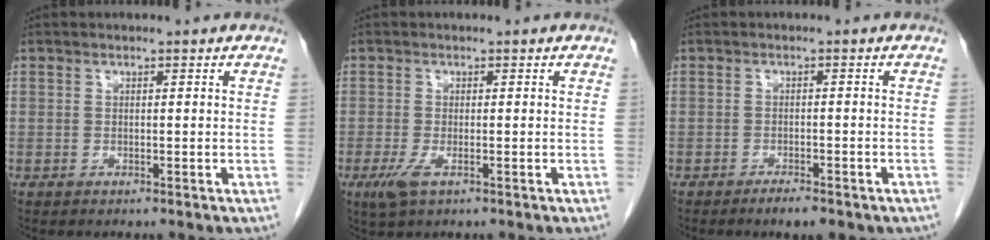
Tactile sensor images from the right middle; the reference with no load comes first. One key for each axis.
{"total": 3.0, "fx": -1.4, "fy": 0.9, "fz": 2.5, "tx": -0.059, "ty": -0.007, "tz": -0.022}
{"total": 4.2, "fx": -3.1, "fy": 1.2, "fz": 2.6, "tx": -0.032, "ty": -0.004, "tz": -0.035}